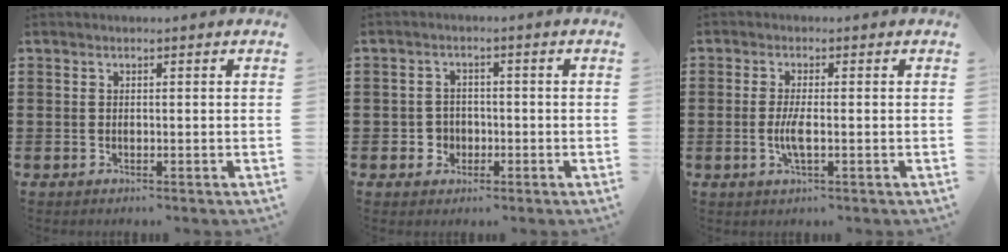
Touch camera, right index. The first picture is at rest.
{"total": 2.9, "force": [-1.0, 2.6, 0.9], "torque": [-0.025, 0.004, -0.023]}
{"total": 3.3, "force": [-0.7, 0.5, 3.2], "torque": [-0.072, -0.010, -0.016]}